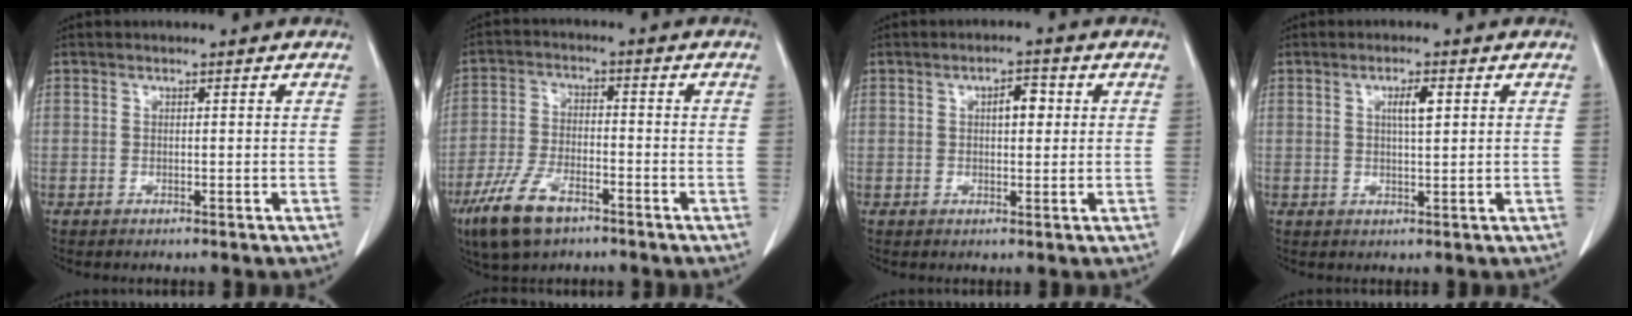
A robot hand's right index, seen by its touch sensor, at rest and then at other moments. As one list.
[{"total": 10.0, "force": [-6.2, 4.0, 6.7], "torque": [-0.147, -0.009, -0.113]}, {"total": 3.7, "force": [0.8, 1.6, 3.2], "torque": [-0.053, 0.009, 0.013]}, {"total": 3.4, "force": [1.0, 0.7, 3.1], "torque": [-0.056, 0.002, 0.018]}]